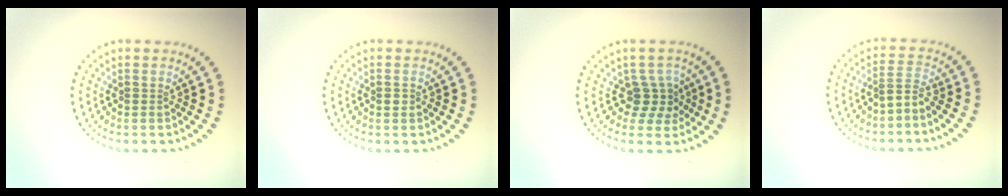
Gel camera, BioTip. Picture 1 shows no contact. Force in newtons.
{"total": 0.8, "press": 0.7, "slide": 0.3}
{"total": 2.5, "press": 1.9, "slide": 1.7}
{"total": 1.5, "press": 1.1, "slide": 1.1}